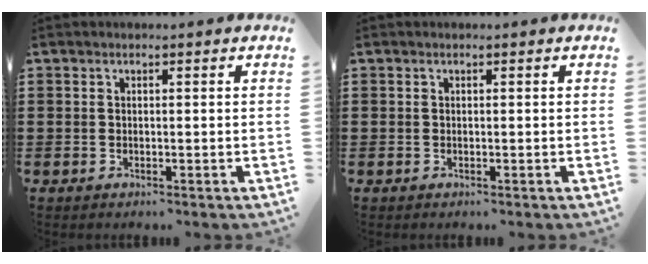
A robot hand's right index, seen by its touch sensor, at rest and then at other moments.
{"total": 0.0}